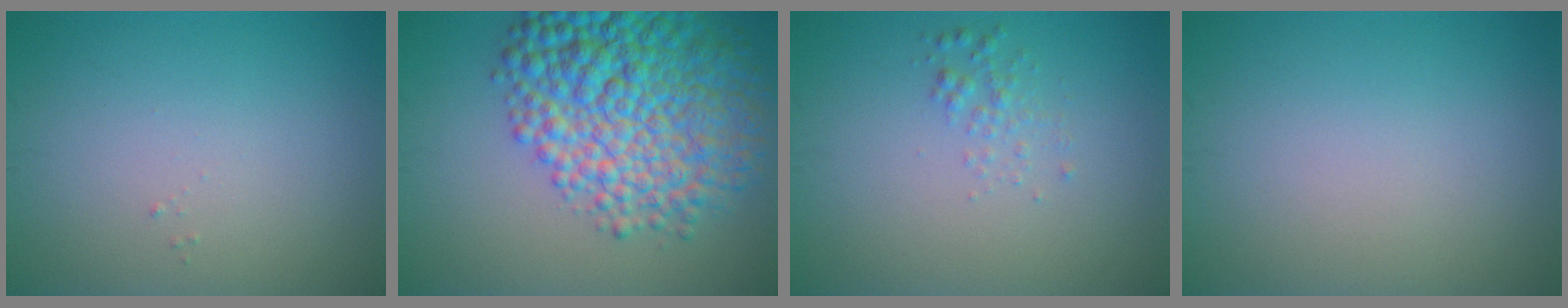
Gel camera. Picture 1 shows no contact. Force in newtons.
{"total": 10.7, "press": 10.7, "slide": 0.3}
{"total": 1.2, "press": 1.2, "slide": 0.0}
{"total": 0.0}